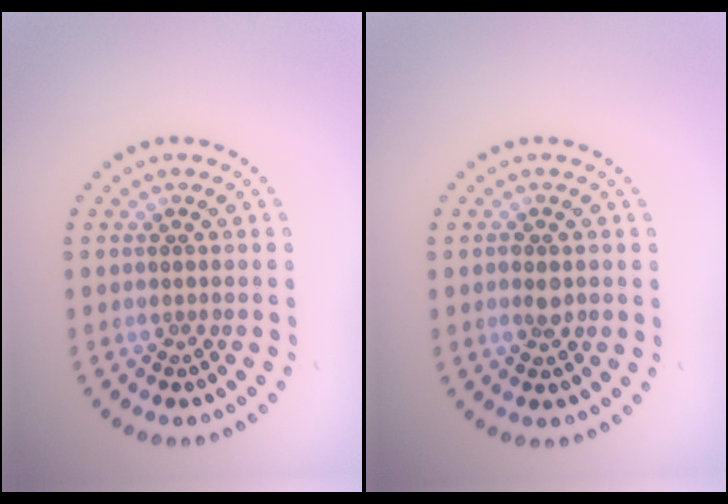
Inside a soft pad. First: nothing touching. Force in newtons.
{"total": 1.3, "press": 1.2, "slide": 0.2}